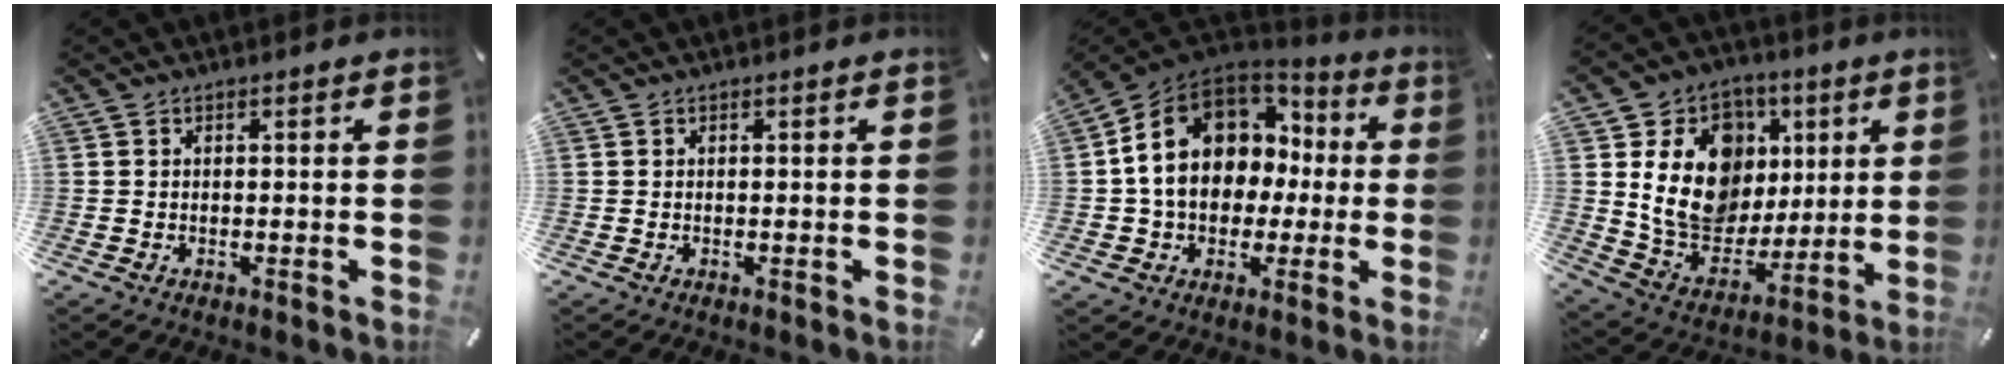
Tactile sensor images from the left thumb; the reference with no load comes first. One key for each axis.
{"total": 0.0}
{"total": 14.4, "fx": 1.5, "fy": 12.0, "fz": 7.9, "tx": -0.162, "ty": 0.000, "tz": 0.033}
{"total": 18.9, "fx": 4.3, "fy": 15.2, "fz": 10.2, "tx": -0.178, "ty": -0.013, "tz": 0.090}